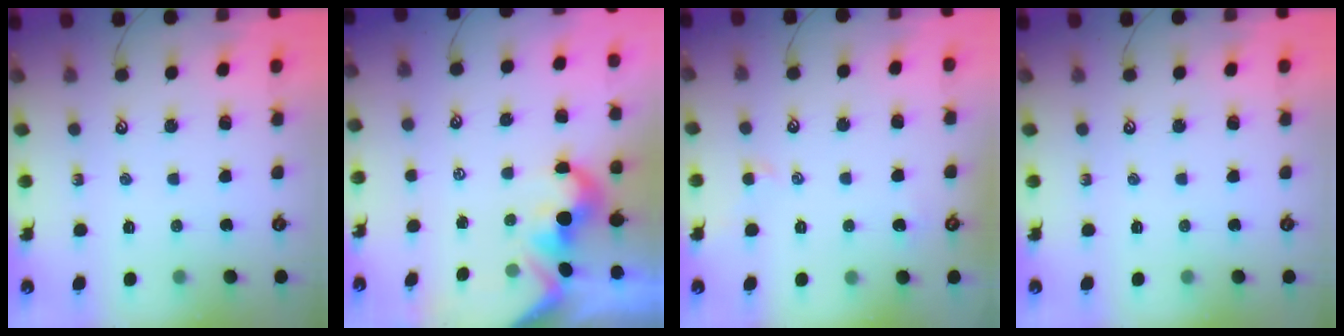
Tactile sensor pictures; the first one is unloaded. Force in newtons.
{"total": 1.7, "press": 1.4, "slide": 1.0}
{"total": 0.6, "press": 0.4, "slide": 0.5}
{"total": 0.0}